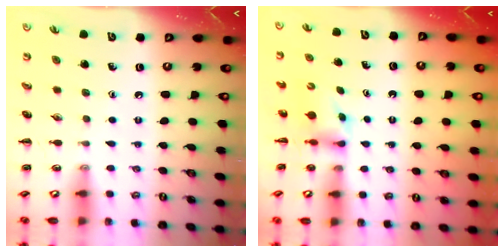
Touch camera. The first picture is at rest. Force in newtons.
{"total": 2.7, "press": 2.5, "slide": 1.0}